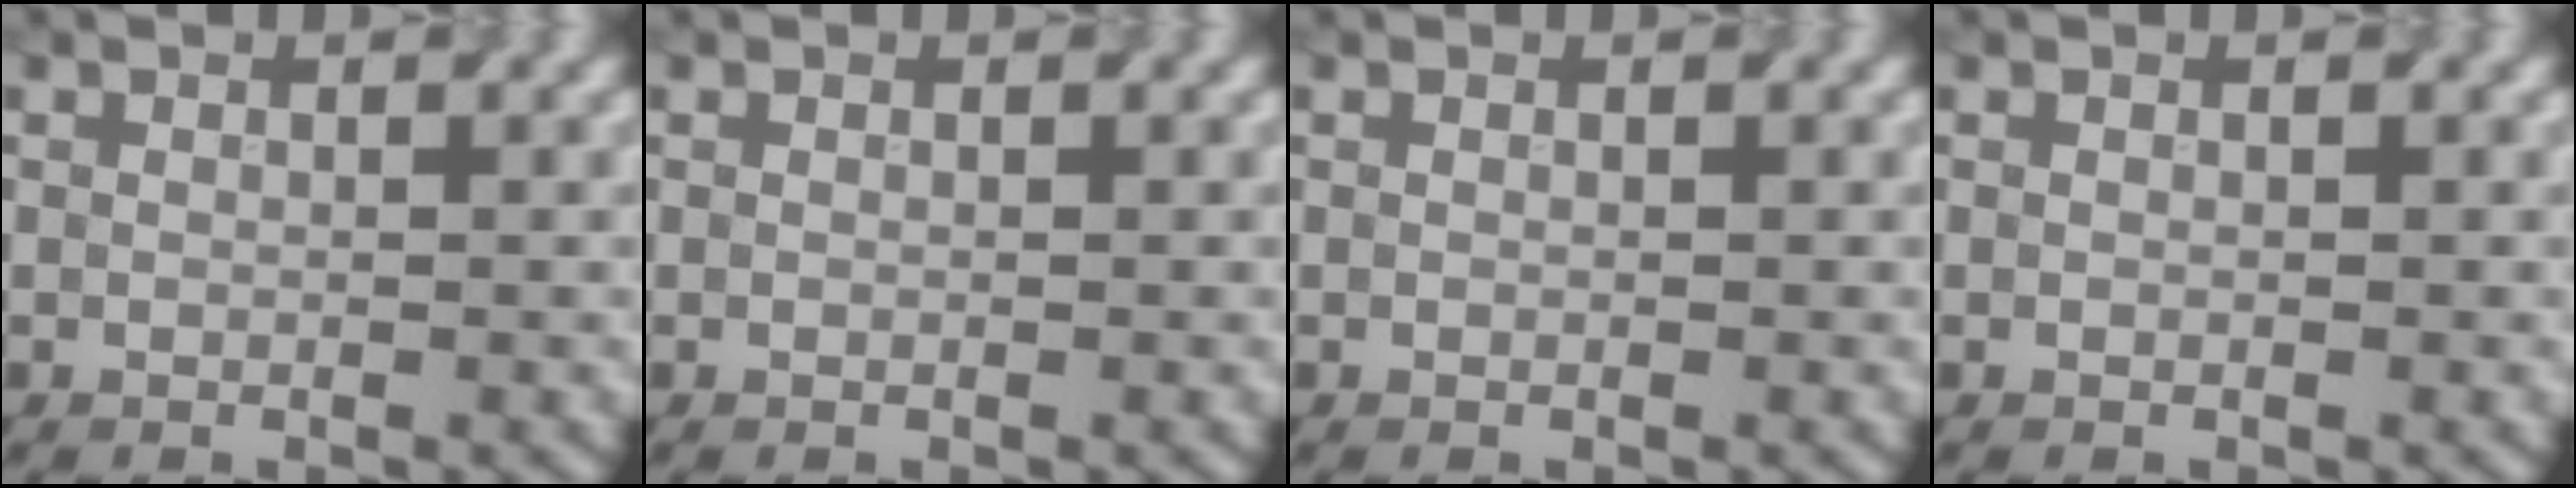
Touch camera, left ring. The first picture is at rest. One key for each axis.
{"total": 0.0}
{"total": 0.0}
{"total": 0.0}